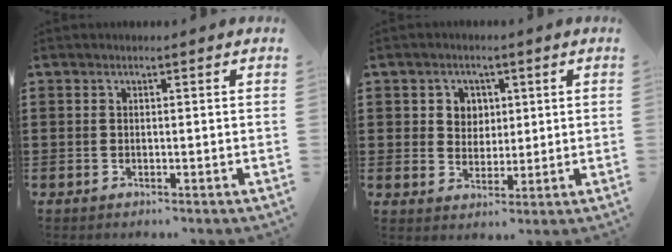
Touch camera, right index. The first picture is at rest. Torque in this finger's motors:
{"motor_torque": [0.04, -0.03, 0.07, 0.05]}